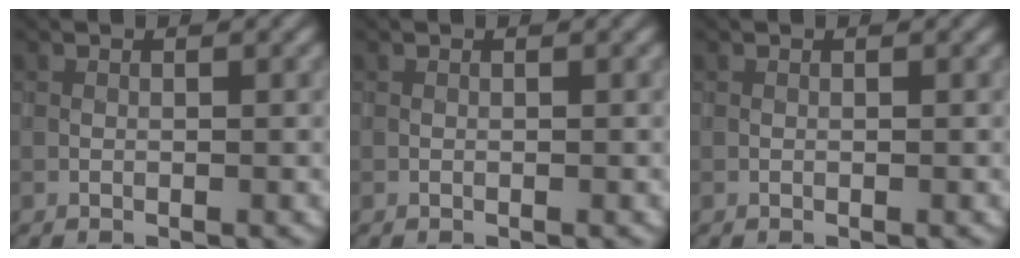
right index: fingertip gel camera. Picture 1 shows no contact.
{"total": 0.0}
{"total": 0.0}